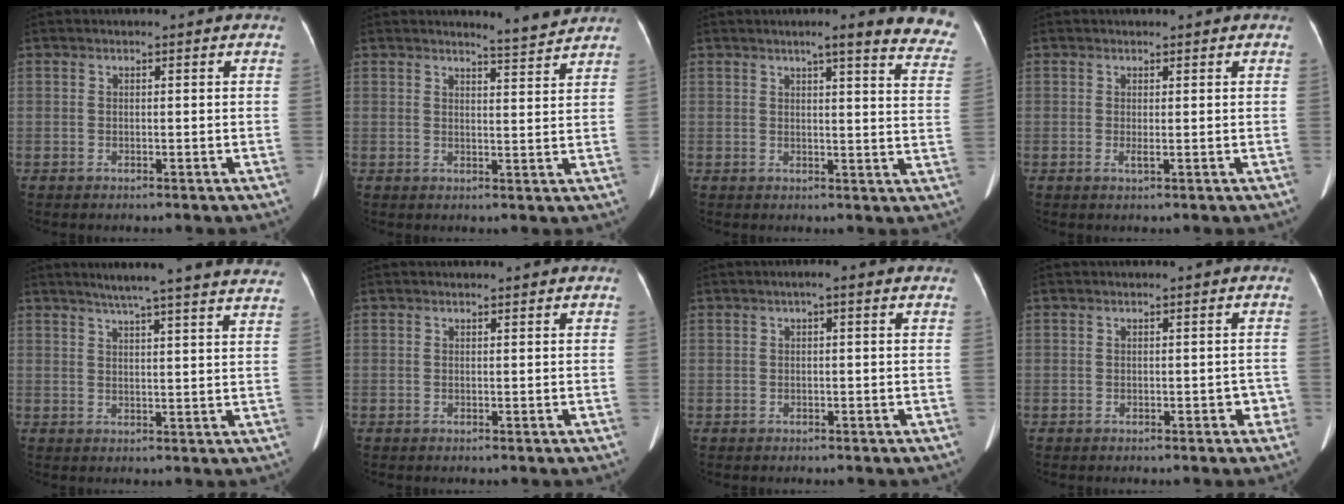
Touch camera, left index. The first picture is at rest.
{"total": 3.6, "force": [3.5, -0.7, 0.2], "torque": [-0.017, -0.017, 0.048]}
{"total": 14.7, "force": [12.7, 1.2, 7.2], "torque": [-0.063, -0.037, 0.126]}
{"total": 1.2, "force": [0.5, 0.2, 1.0], "torque": [-0.025, 0.005, 0.011]}
{"total": 19.9, "force": [17.5, 0.0, 9.4], "torque": [-0.137, -0.008, 0.214]}
{"total": 0.9, "force": [0.9, 0.1, 0.2], "torque": [-0.007, 0.010, 0.017]}
{"total": 1.2, "force": [0.5, 0.0, 1.1], "torque": [-0.024, 0.009, 0.006]}
{"total": 1.3, "force": [-0.4, 1.0, 0.8], "torque": [0.001, 0.007, -0.004]}